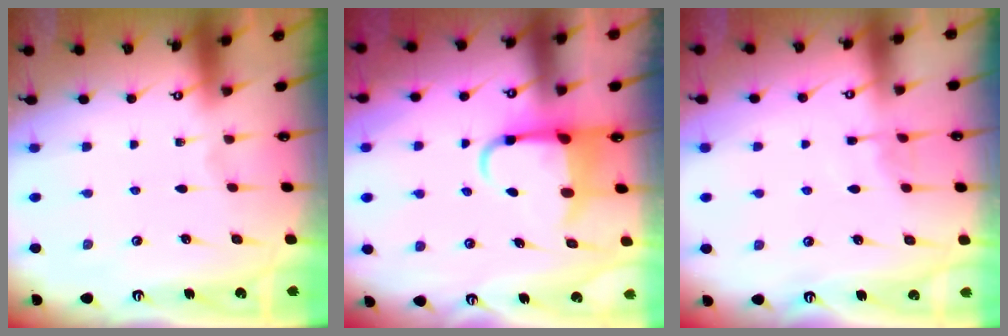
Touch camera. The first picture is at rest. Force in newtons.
{"total": 5.7, "press": 5.6, "slide": 1.1}
{"total": 3.6, "press": 3.6, "slide": 0.6}